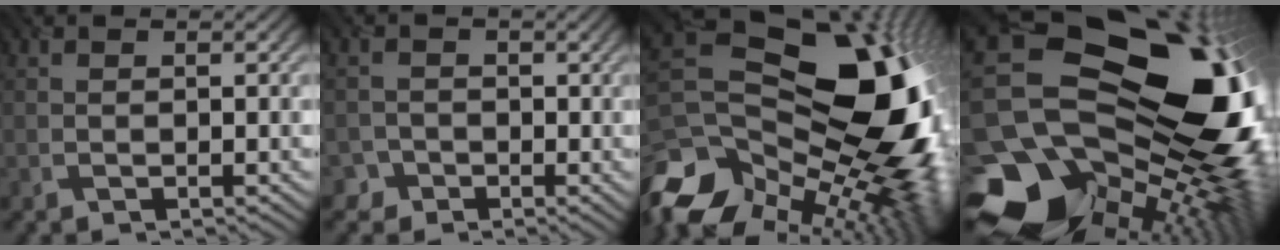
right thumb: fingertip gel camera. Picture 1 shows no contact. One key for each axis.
{"total": 2.3, "fx": -1.4, "fy": 1.5, "fz": -1.2, "tx": 0.029, "ty": 0.009, "tz": -0.028}
{"total": 19.2, "fx": -3.3, "fy": 13.5, "fz": 13.3, "tx": -0.292, "ty": -0.038, "tz": -0.042}
{"total": 20.0, "fx": -2.6, "fy": 15.4, "fz": 12.5, "tx": -0.242, "ty": -0.034, "tz": -0.035}